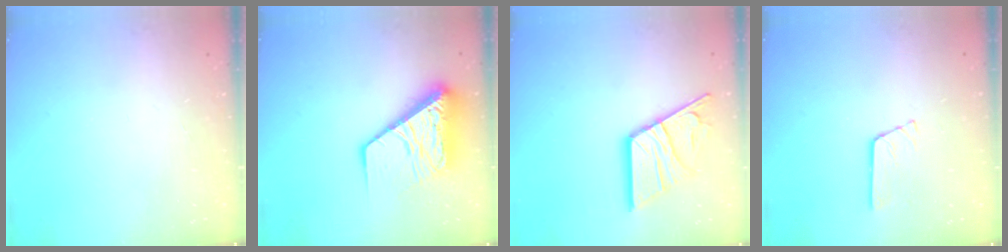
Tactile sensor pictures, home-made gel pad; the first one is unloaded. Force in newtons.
{"total": 16.9, "press": 16.8, "slide": 2.1}
{"total": 17.1, "press": 17.0, "slide": 1.9}
{"total": 3.0, "press": 3.0, "slide": 0.4}